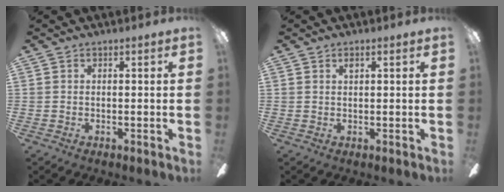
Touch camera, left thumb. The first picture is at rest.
{"total": 1.0, "force": [0.7, 0.2, 0.7], "torque": [-0.016, 0.001, 0.012]}